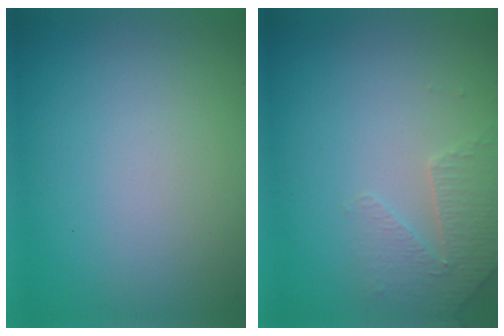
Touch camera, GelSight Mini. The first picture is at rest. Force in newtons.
{"total": 2.3, "press": 2.2, "slide": 0.6}